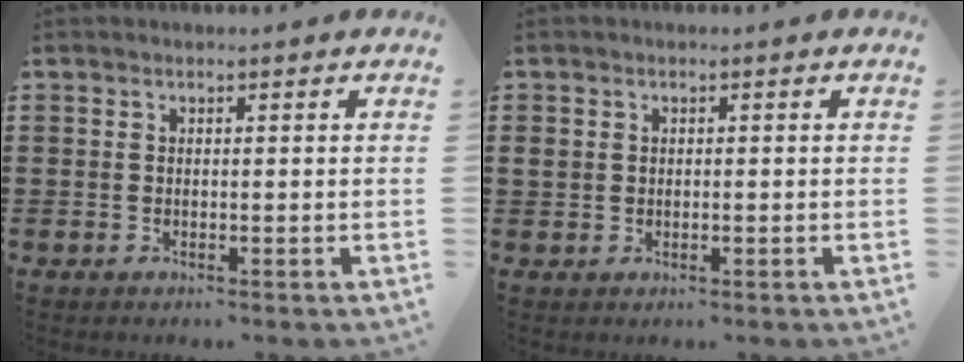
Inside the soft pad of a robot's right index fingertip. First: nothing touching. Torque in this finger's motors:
{"motor_torque": [0.14, 0.04, 0.00, 0.00]}